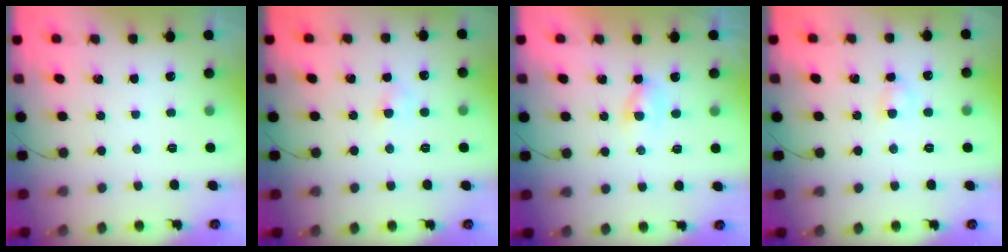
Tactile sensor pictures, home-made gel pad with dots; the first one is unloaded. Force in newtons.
{"total": 3.2, "press": 3.0, "slide": 1.2}
{"total": 1.4, "press": 1.3, "slide": 0.7}
{"total": 3.4, "press": 3.2, "slide": 1.2}